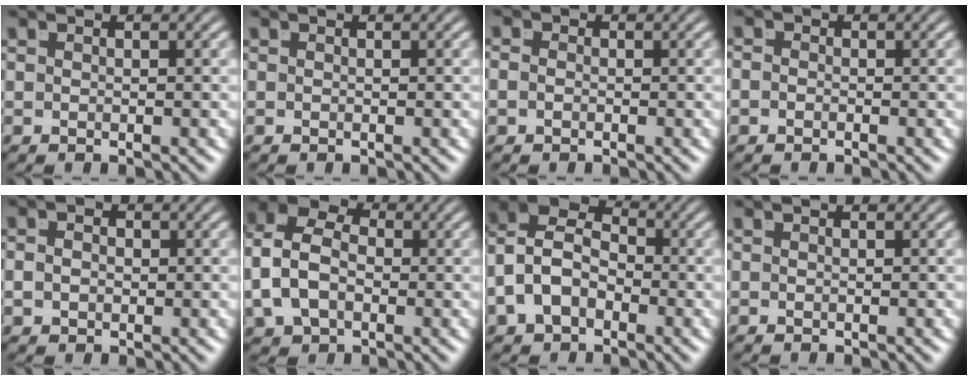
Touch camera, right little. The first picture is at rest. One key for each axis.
{"total": 0.0}
{"total": 1.0, "fx": -0.6, "fy": 0.7, "fz": 0.4, "tx": -0.010, "ty": -0.007, "tz": -0.010}
{"total": 0.8, "fx": -0.7, "fy": 0.4, "fz": 0.1, "tx": -0.003, "ty": -0.006, "tz": -0.013}
{"total": 1.3, "fx": -0.4, "fy": 0.9, "fz": 0.9, "tx": -0.022, "ty": -0.010, "tz": 0.001}
{"total": 8.6, "fx": 1.1, "fy": 6.9, "fz": 5.0, "tx": -0.108, "ty": 0.002, "tz": 0.012}
{"total": 10.4, "fx": 1.0, "fy": 8.8, "fz": 5.5, "tx": -0.126, "ty": -0.007, "tz": 0.005}
{"total": 0.0}